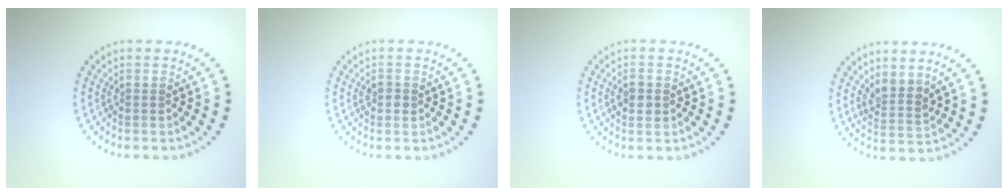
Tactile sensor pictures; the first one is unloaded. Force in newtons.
{"total": 1.0, "press": 1.0, "slide": 0.1}
{"total": 2.1, "press": 2.1, "slide": 0.1}
{"total": 2.4, "press": 1.9, "slide": 1.5}